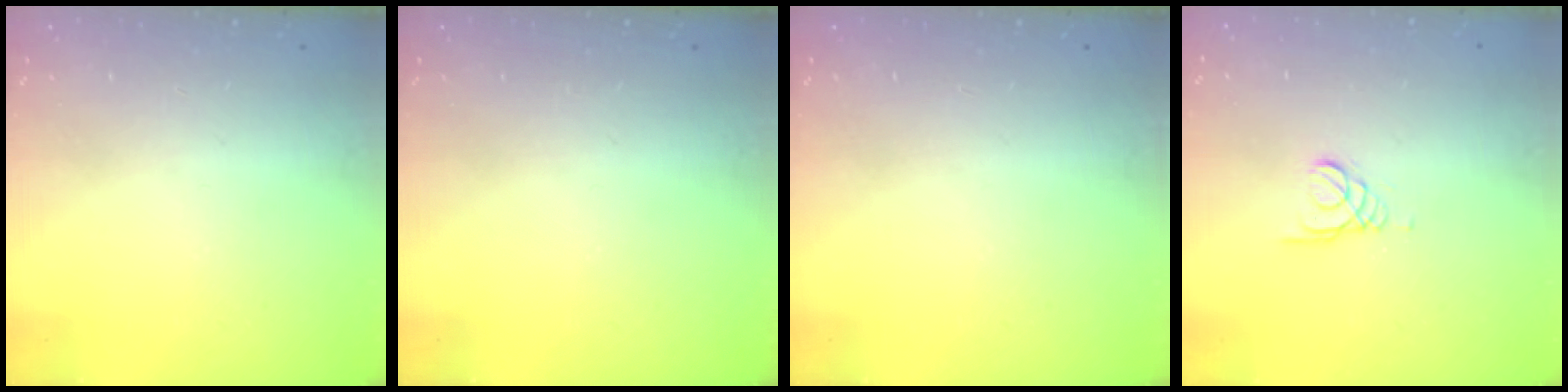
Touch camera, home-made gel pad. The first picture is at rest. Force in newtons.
{"total": 0.0}
{"total": 0.0}
{"total": 1.0, "press": 1.0, "slide": 0.1}